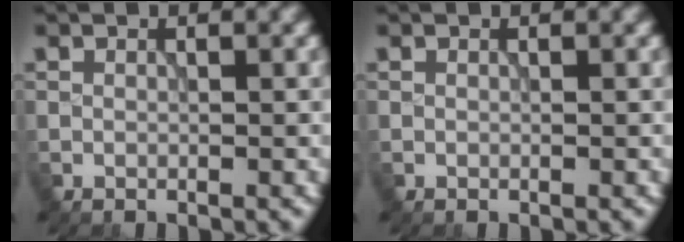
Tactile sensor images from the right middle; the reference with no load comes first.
{"total": 0.0}